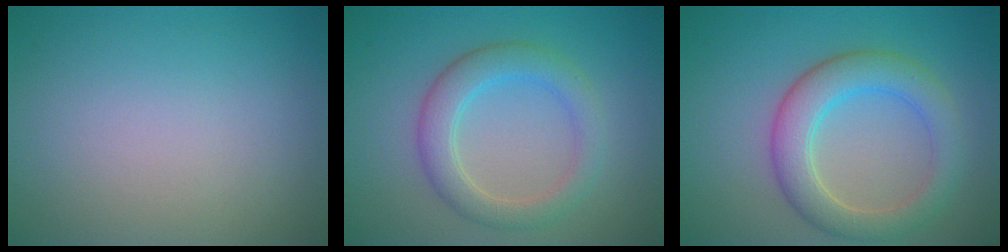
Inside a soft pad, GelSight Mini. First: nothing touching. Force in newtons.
{"total": 3.9, "press": 3.9, "slide": 0.3}
{"total": 5.2, "press": 5.2, "slide": 0.3}